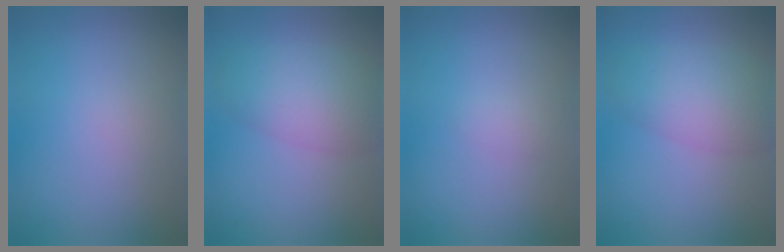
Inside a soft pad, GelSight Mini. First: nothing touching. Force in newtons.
{"total": 4.7, "press": 4.7, "slide": 0.1}
{"total": 0.6, "press": 0.6, "slide": 0.1}
{"total": 4.7, "press": 4.7, "slide": 0.1}